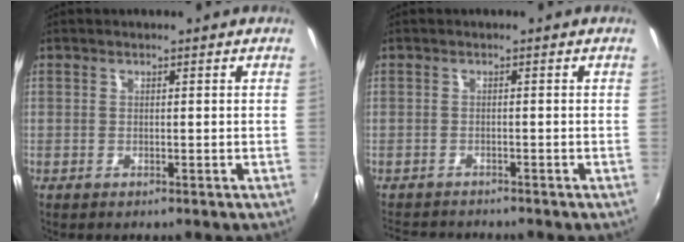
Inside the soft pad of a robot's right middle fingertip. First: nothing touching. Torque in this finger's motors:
{"motor_torque": [1.00, -1.14, 0.22, 0.11]}